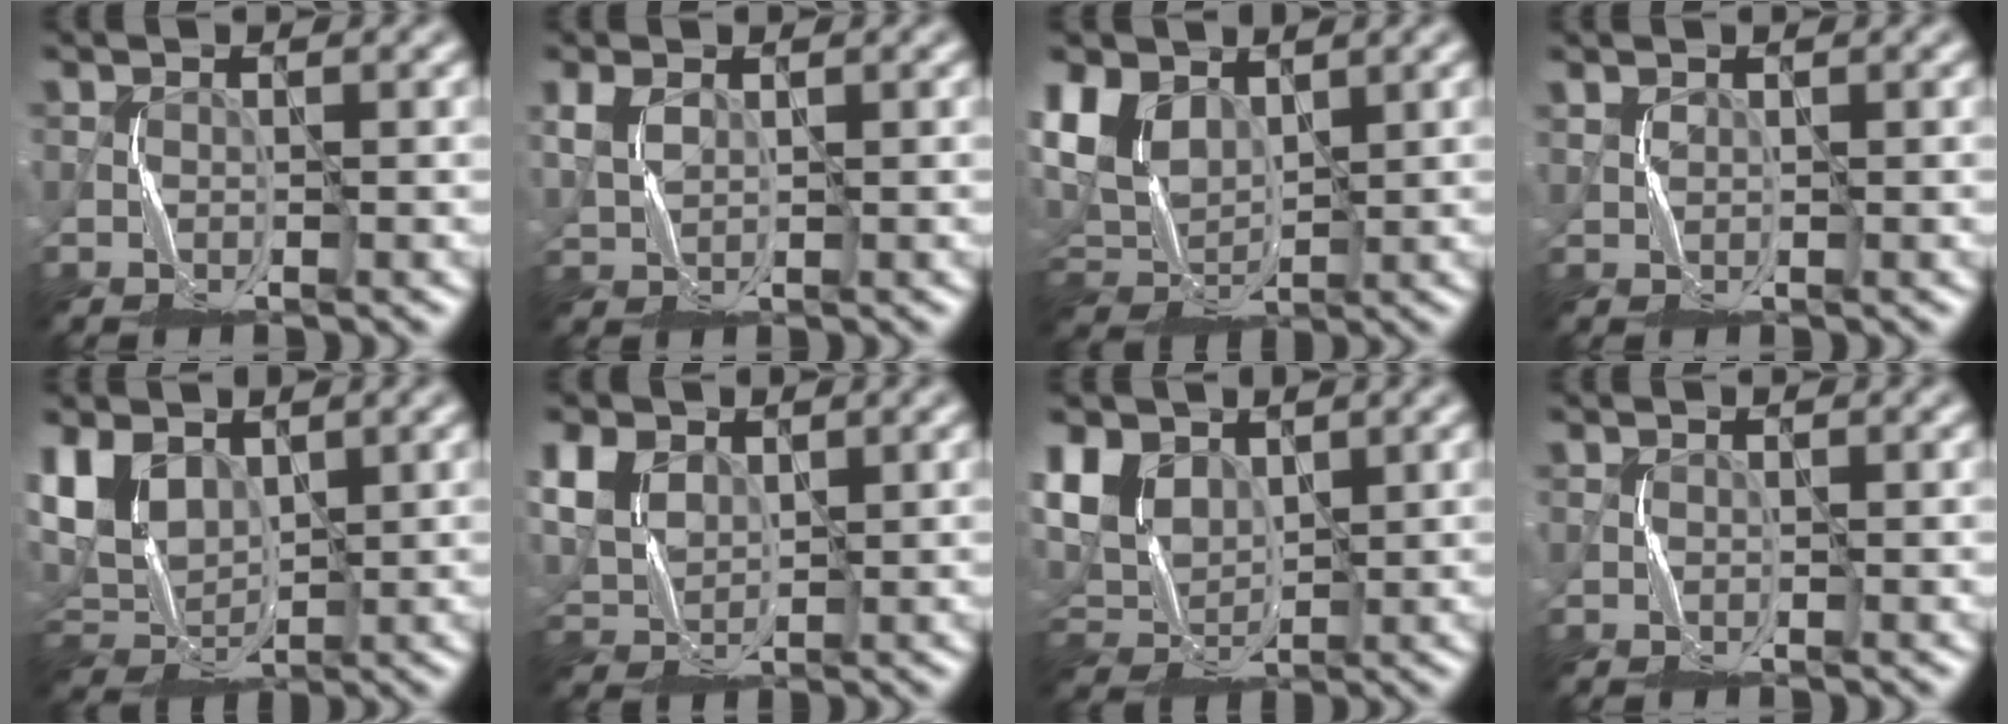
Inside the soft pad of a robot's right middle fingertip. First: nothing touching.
{"total": 1.9, "force": [0.8, 1.1, 1.3], "torque": [-0.043, 0.000, 0.021]}
{"total": 5.5, "force": [2.3, 3.8, 3.2], "torque": [-0.087, -0.005, 0.043]}
{"total": 0.7, "force": [0.6, 0.3, 0.2], "torque": [-0.012, -0.003, 0.015]}
{"total": 5.3, "force": [1.8, 3.7, 3.3], "torque": [-0.079, -0.005, 0.032]}
{"total": 6.0, "force": [2.6, 4.0, 3.6], "torque": [-0.111, 0.012, 0.047]}
{"total": 6.2, "force": [2.7, 4.4, 3.5], "torque": [-0.097, 0.001, 0.050]}
{"total": 0.0}